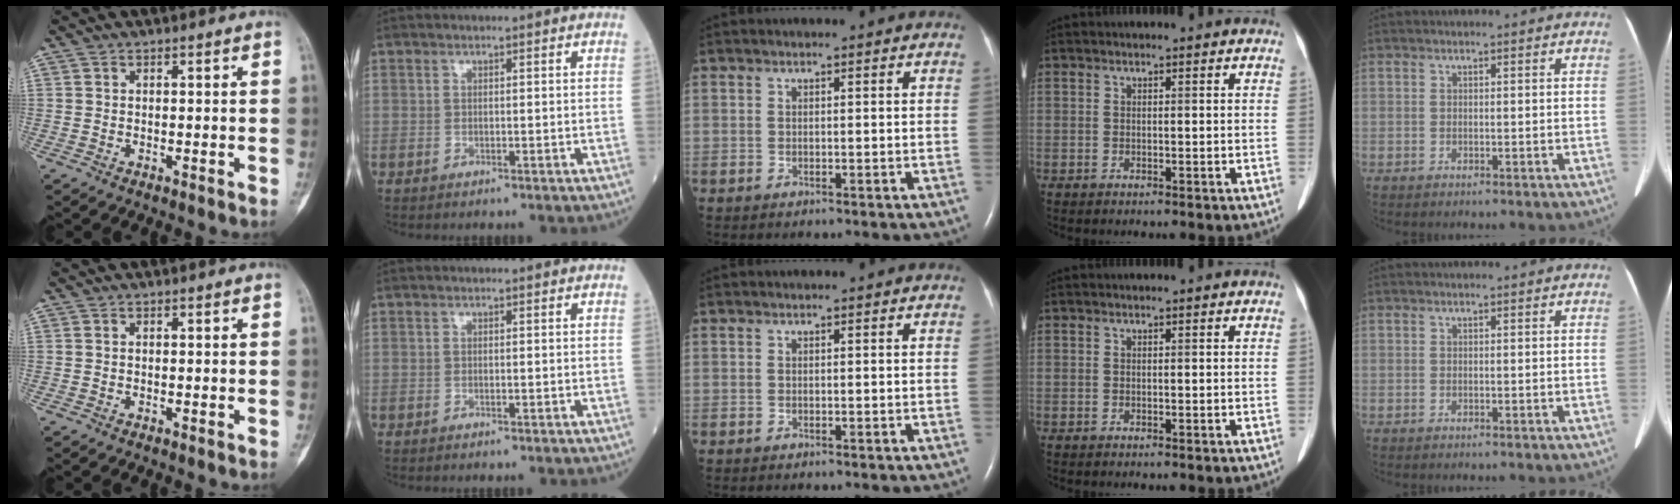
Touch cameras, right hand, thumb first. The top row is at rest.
{"index": {"total": 0.5, "force": [-0.1, 0.2, 0.5], "torque": [-0.006, -0.002, -0.001]}}